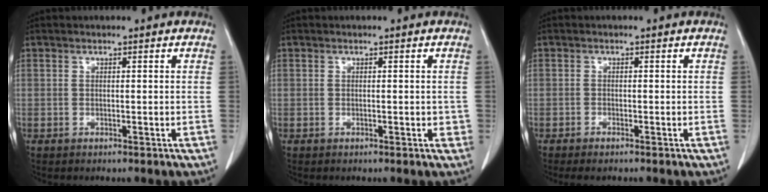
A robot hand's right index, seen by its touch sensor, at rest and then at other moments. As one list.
[{"total": 1.4, "force": [-0.2, 0.7, 1.2], "torque": [-0.012, 0.002, -0.003]}, {"total": 1.7, "force": [-1.4, 0.4, 0.9], "torque": [-0.014, -0.004, -0.020]}]